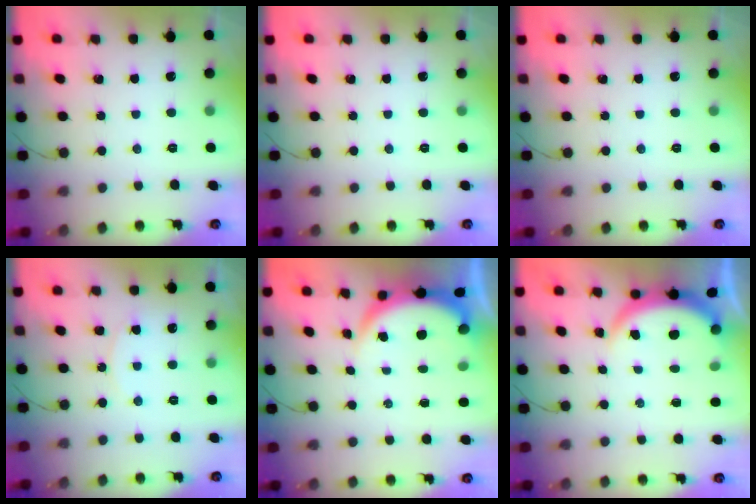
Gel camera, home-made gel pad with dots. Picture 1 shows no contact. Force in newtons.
{"total": 0.0}
{"total": 0.0}
{"total": 5.5, "press": 5.5, "slide": 0.5}
{"total": 4.4, "press": 4.3, "slide": 1.1}
{"total": 3.9, "press": 3.9, "slide": 0.2}